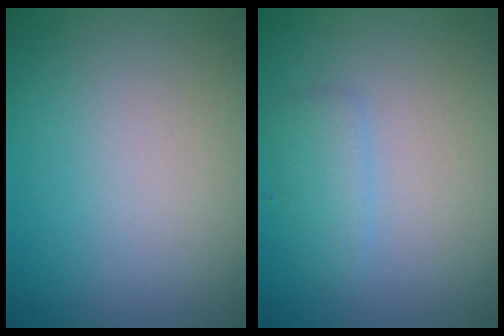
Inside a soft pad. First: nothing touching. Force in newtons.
{"total": 1.6, "press": 1.6, "slide": 0.0}